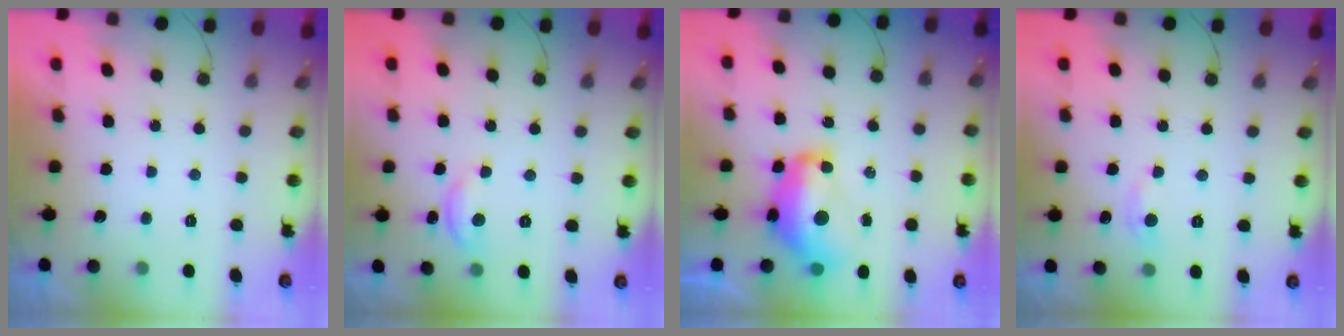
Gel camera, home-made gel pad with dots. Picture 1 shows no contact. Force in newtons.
{"total": 5.2, "press": 5.2, "slide": 0.5}
{"total": 14.3, "press": 14.2, "slide": 1.5}
{"total": 4.2, "press": 4.1, "slide": 0.6}